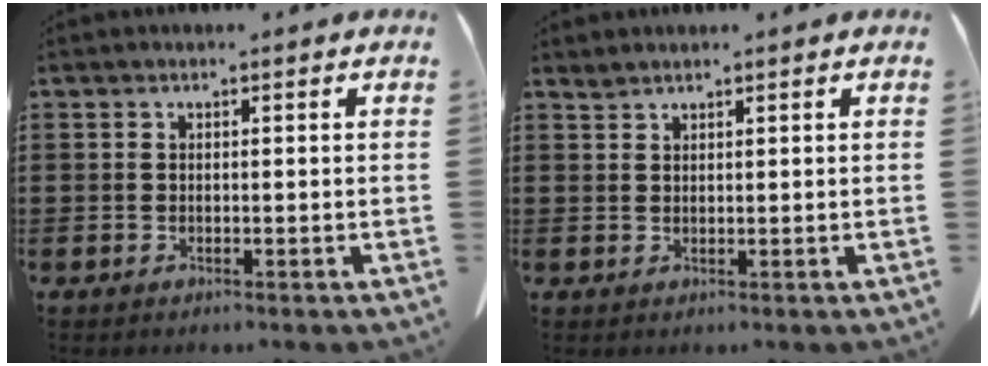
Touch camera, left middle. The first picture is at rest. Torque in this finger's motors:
{"motor_torque": [-0.19, 0.15, 0.06, 0.01]}